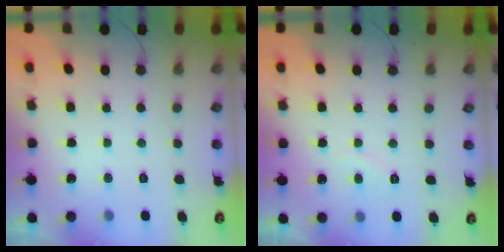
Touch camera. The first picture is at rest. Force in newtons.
{"total": 1.2, "press": 1.1, "slide": 0.5}